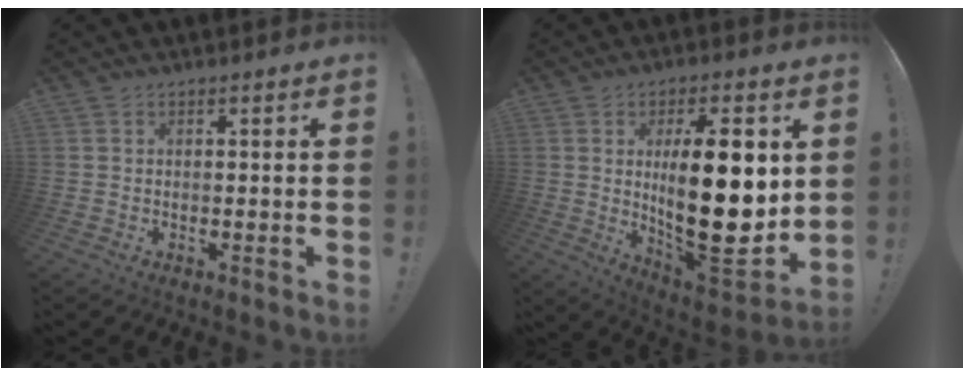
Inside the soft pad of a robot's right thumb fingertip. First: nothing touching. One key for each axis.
{"total": 23.2, "fx": 2.9, "fy": 8.7, "fz": 21.3, "tx": -0.349, "ty": -0.034, "tz": 0.047}